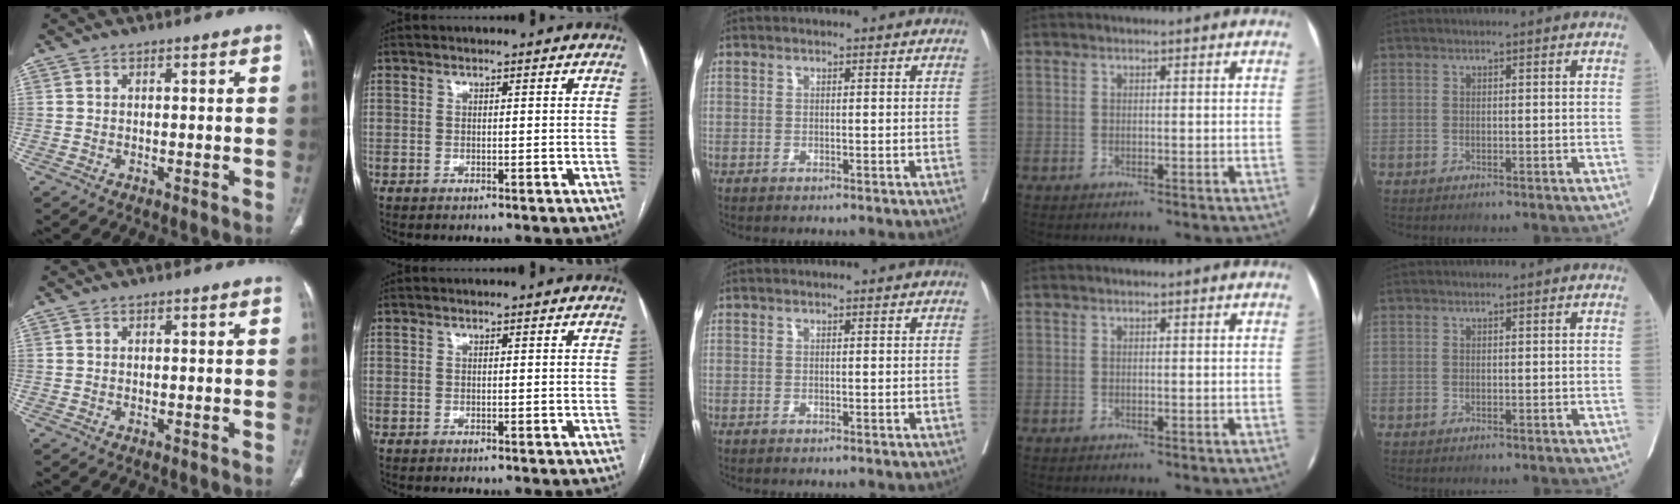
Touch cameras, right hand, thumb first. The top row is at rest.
{}